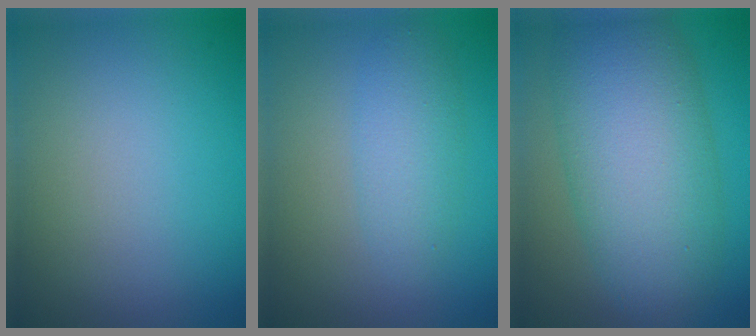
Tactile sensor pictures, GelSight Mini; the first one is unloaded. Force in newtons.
{"total": 2.9, "press": 2.9, "slide": 0.1}
{"total": 10.1, "press": 10.1, "slide": 0.2}